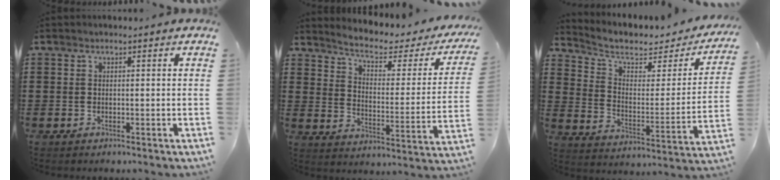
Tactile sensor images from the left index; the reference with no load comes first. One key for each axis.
{"total": 4.5, "fx": 3.1, "fy": 1.2, "fz": 2.9, "tx": -0.066, "ty": -0.024, "tz": 0.041}
{"total": 5.3, "fx": 3.8, "fy": 2.3, "fz": 2.8, "tx": -0.076, "ty": -0.020, "tz": 0.061}